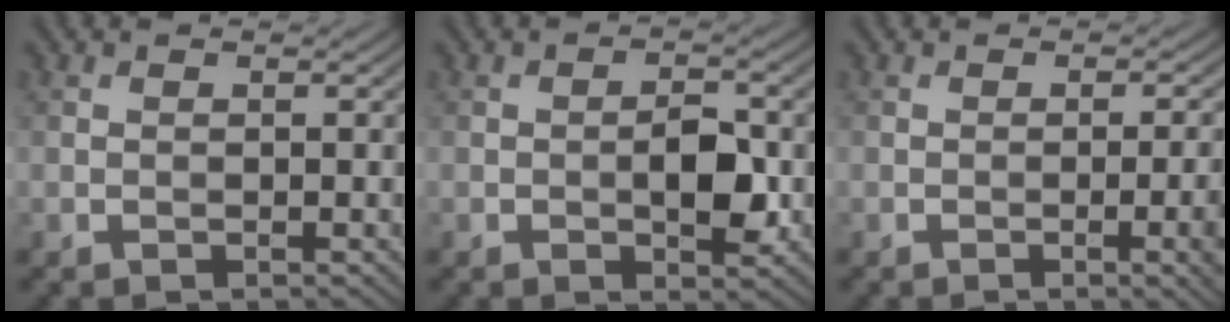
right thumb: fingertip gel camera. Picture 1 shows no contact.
{"total": 4.1, "force": [-0.7, 1.9, 3.6], "torque": [-0.055, 0.002, -0.013]}
{"total": 4.6, "force": [-1.0, 1.0, 4.4], "torque": [-0.062, 0.001, -0.013]}